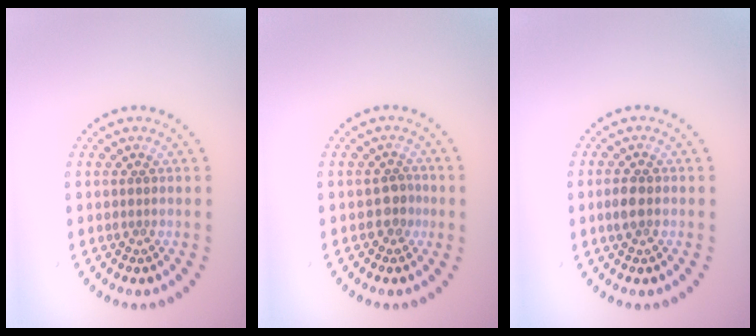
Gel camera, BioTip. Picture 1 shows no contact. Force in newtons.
{"total": 1.6, "press": 1.4, "slide": 0.8}
{"total": 1.7, "press": 1.7, "slide": 0.1}